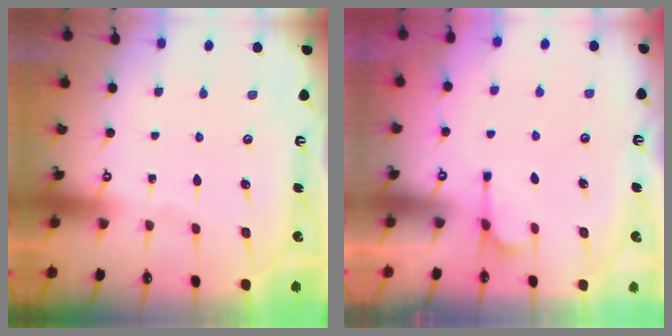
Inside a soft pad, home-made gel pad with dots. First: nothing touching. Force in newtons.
{"total": 2.5, "press": 2.1, "slide": 1.2}